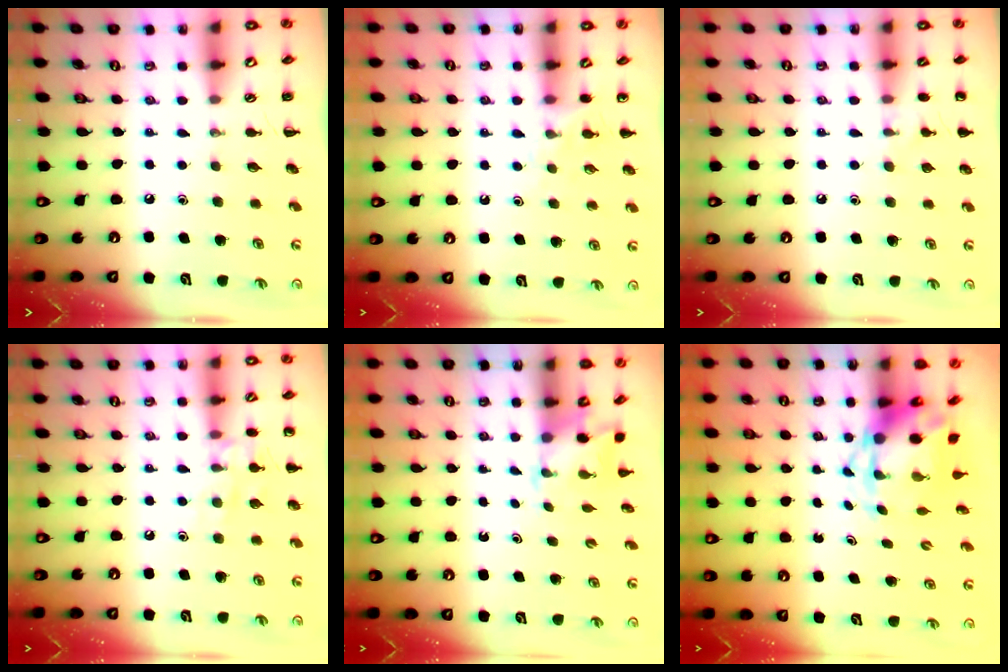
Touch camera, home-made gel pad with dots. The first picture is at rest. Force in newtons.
{"total": 6.0, "press": 5.7, "slide": 1.9}
{"total": 5.3, "press": 5.1, "slide": 1.4}
{"total": 9.1, "press": 9.1, "slide": 1.2}
{"total": 1.7, "press": 1.6, "slide": 0.5}
{"total": 4.2, "press": 4.1, "slide": 0.9}